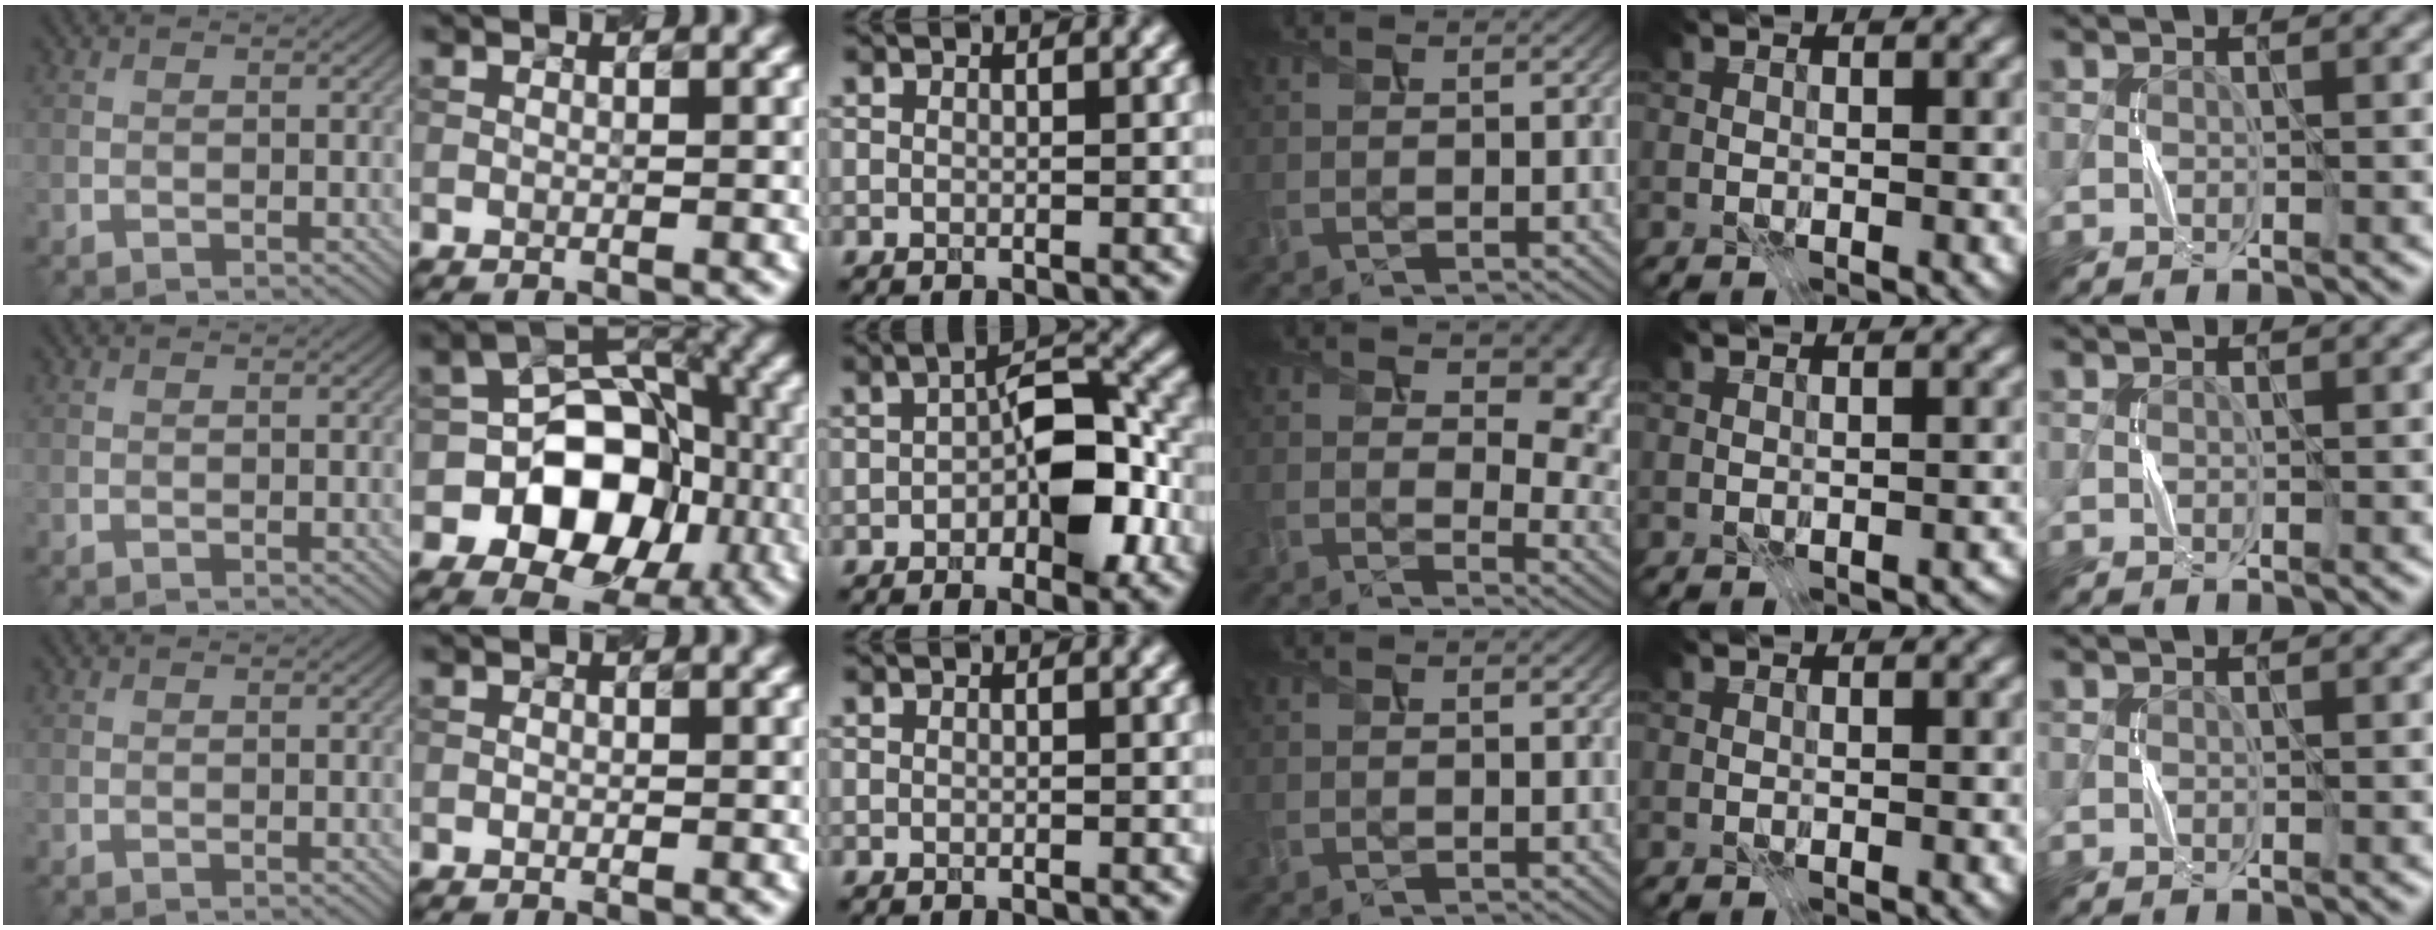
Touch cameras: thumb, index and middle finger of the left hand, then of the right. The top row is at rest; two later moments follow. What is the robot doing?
{"motion": "press", "object": "syringe"}